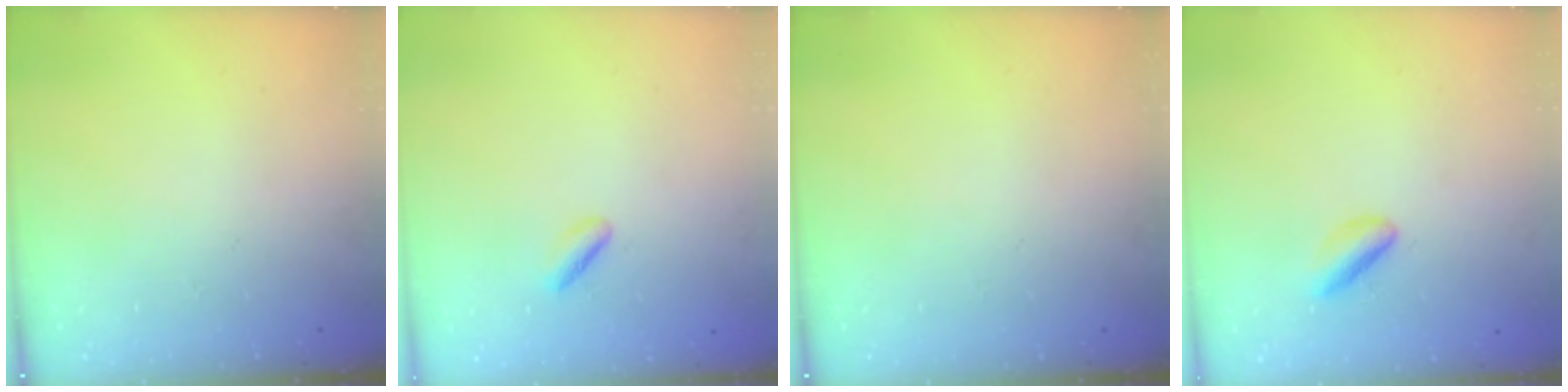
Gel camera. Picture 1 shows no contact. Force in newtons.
{"total": 1.6, "press": 1.2, "slide": 1.1}
{"total": 0.0}
{"total": 2.9, "press": 2.9, "slide": 0.4}